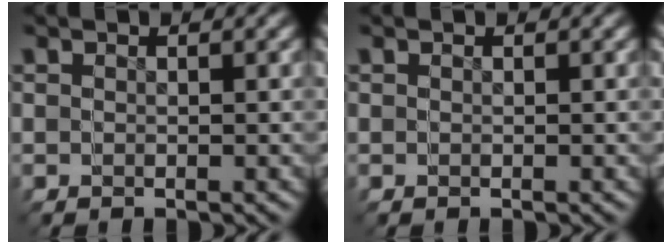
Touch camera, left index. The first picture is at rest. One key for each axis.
{"total": 0.0}